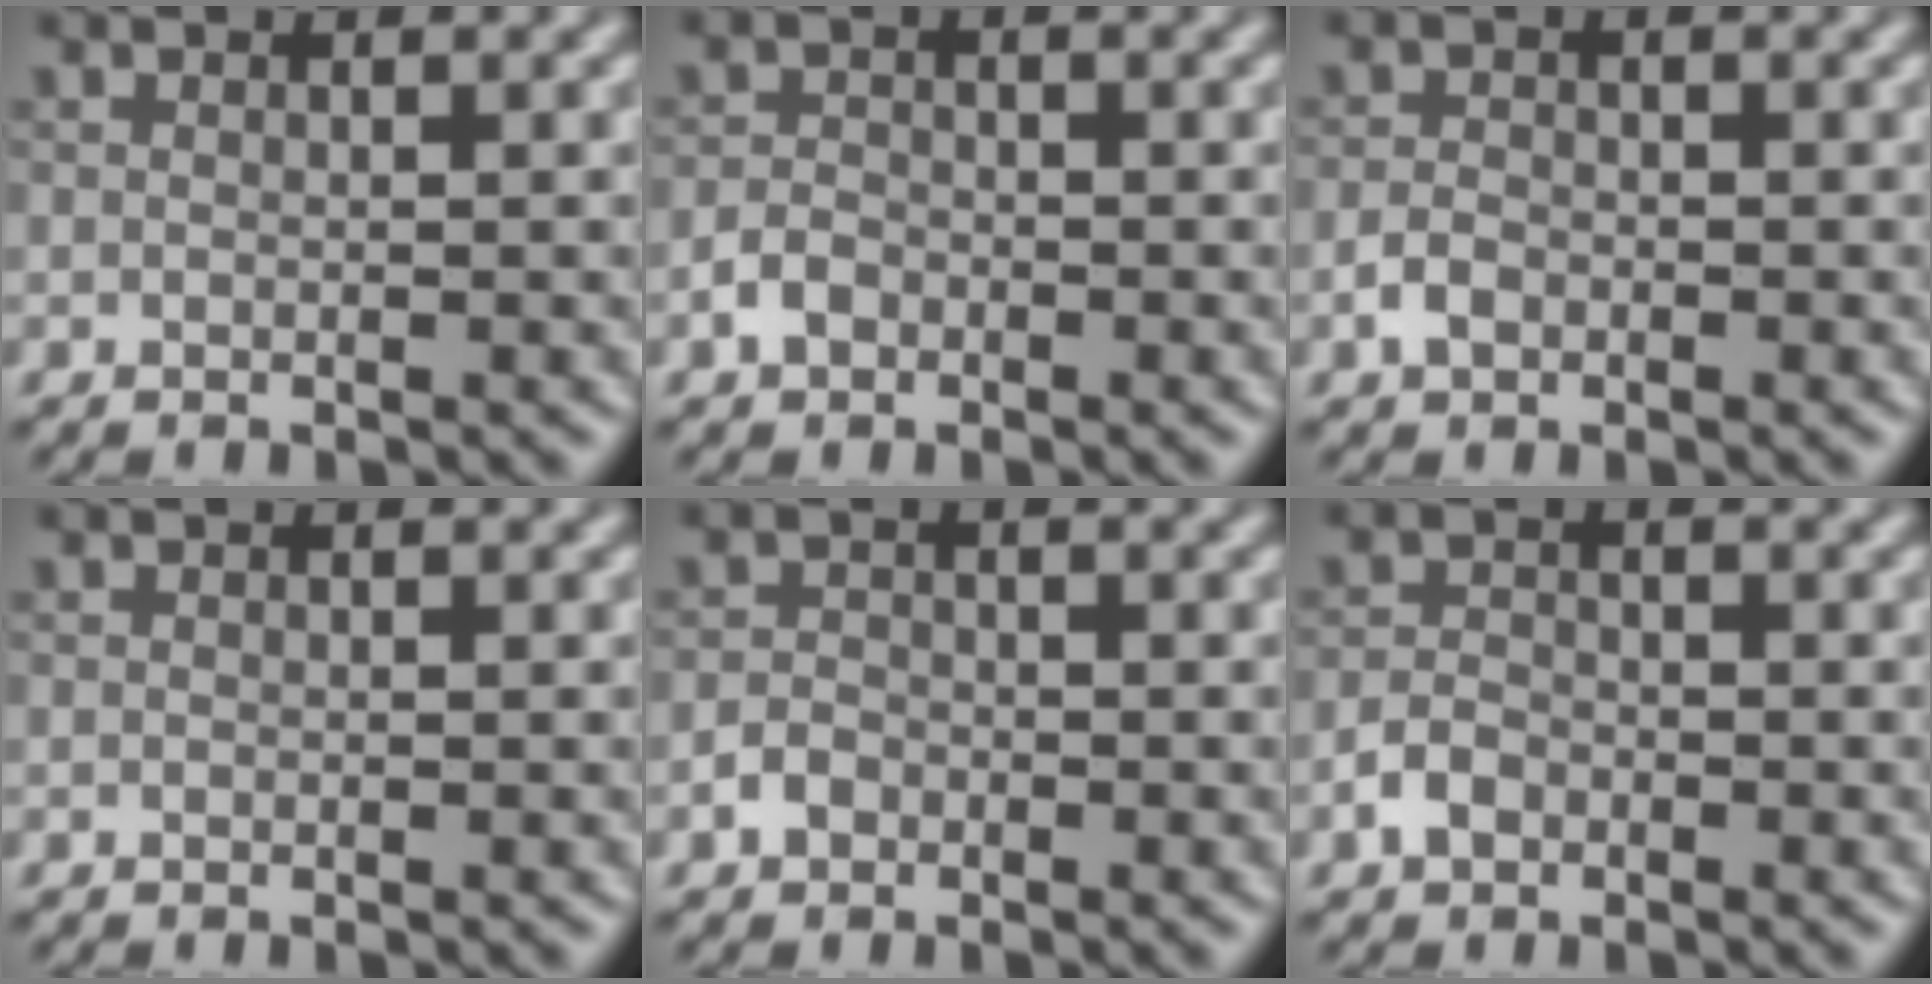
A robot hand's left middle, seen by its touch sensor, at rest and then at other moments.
{"total": 1.6, "force": [-1.0, 1.1, 0.6], "torque": [-0.008, 0.006, -0.024]}
{"total": 1.4, "force": [-0.8, 0.9, 0.7], "torque": [-0.011, 0.004, -0.020]}
{"total": 0.0}
{"total": 1.3, "force": [-0.8, 0.9, 0.4], "torque": [-0.002, 0.006, -0.017]}
{"total": 1.7, "force": [-1.1, 1.1, 0.7], "torque": [-0.011, 0.006, -0.026]}